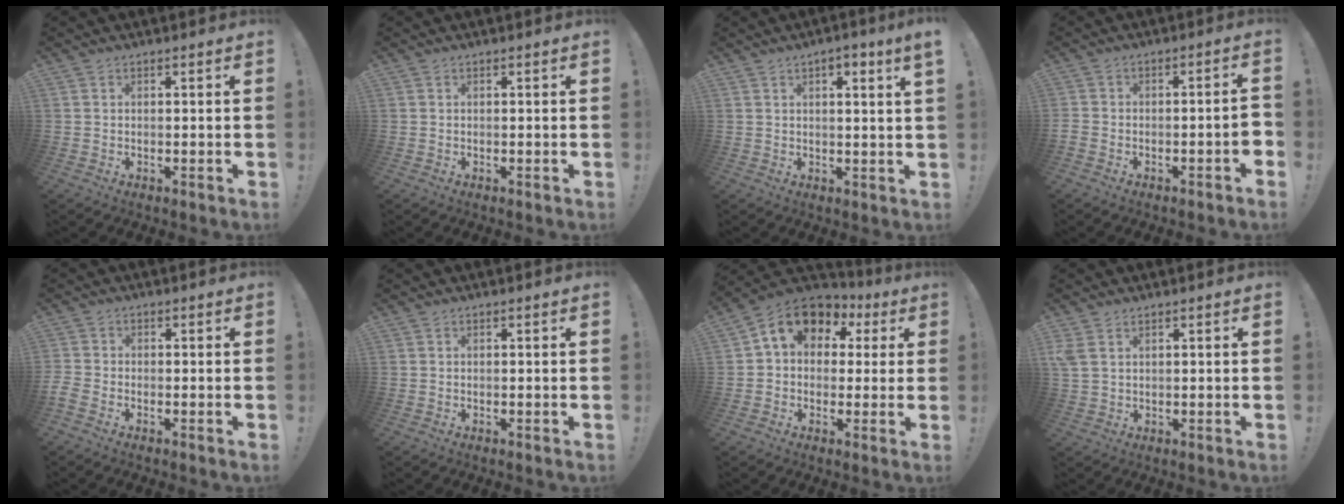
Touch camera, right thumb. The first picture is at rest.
{"total": 0.0}
{"total": 3.5, "force": [1.6, -0.4, 3.1], "torque": [-0.047, -0.007, 0.021]}
{"total": 4.3, "force": [-2.4, 1.1, 3.5], "torque": [-0.050, 0.007, -0.039]}
{"total": 2.5, "force": [-1.6, 1.4, 1.4], "torque": [-0.040, -0.003, -0.032]}
{"total": 0.0}
{"total": 11.6, "force": [4.8, 8.3, 6.5], "torque": [-0.102, -0.016, 0.090]}
{"total": 3.6, "force": [2.0, 1.9, 2.3], "torque": [-0.052, 0.000, 0.041]}